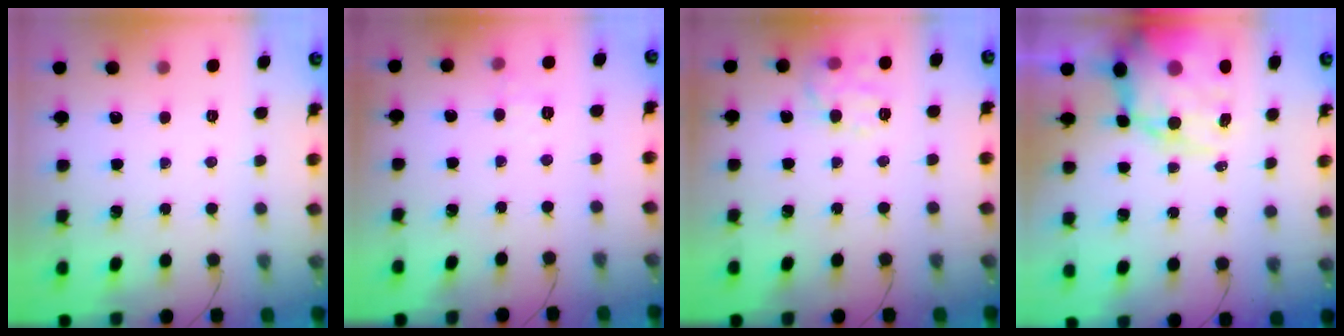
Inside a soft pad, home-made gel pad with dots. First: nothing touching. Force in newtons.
{"total": 5.7, "press": 5.5, "slide": 1.4}
{"total": 10.7, "press": 10.7, "slide": 0.6}
{"total": 15.6, "press": 15.2, "slide": 3.8}